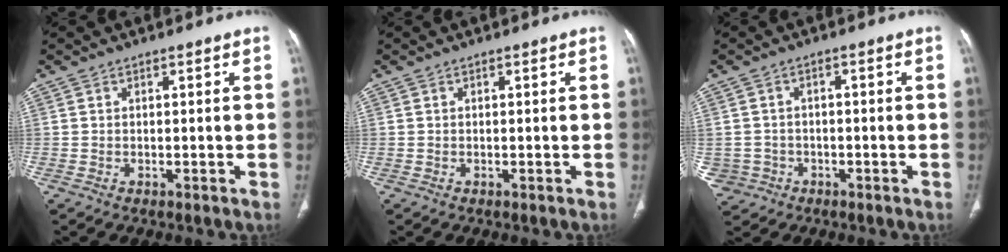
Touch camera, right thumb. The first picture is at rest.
{"total": 0.0}
{"total": 4.7, "force": [-1.6, 4.4, 0.6], "torque": [-0.002, 0.018, -0.023]}